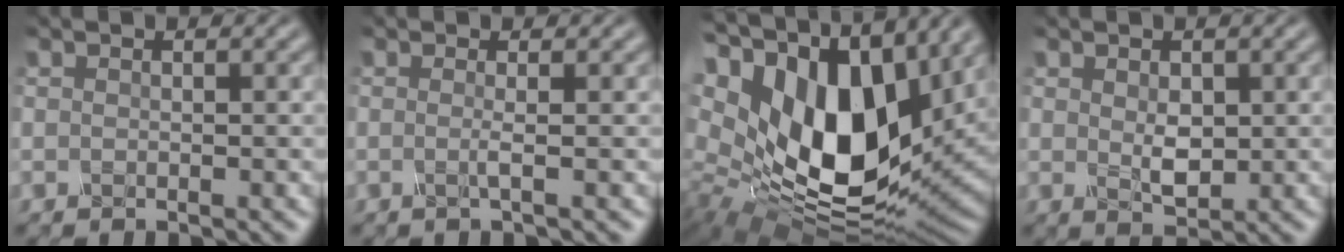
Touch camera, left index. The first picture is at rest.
{"total": 1.0, "force": [-0.1, 0.2, 1.0], "torque": [-0.016, -0.001, -0.007]}
{"total": 18.0, "force": [5.4, 10.5, 13.6], "torque": [-0.270, 0.010, 0.099]}
{"total": 2.0, "force": [0.3, 1.3, 1.6], "torque": [-0.033, 0.000, 0.010]}